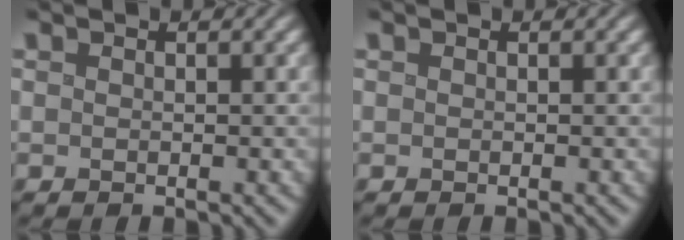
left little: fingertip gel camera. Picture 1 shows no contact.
{"total": 0.0}